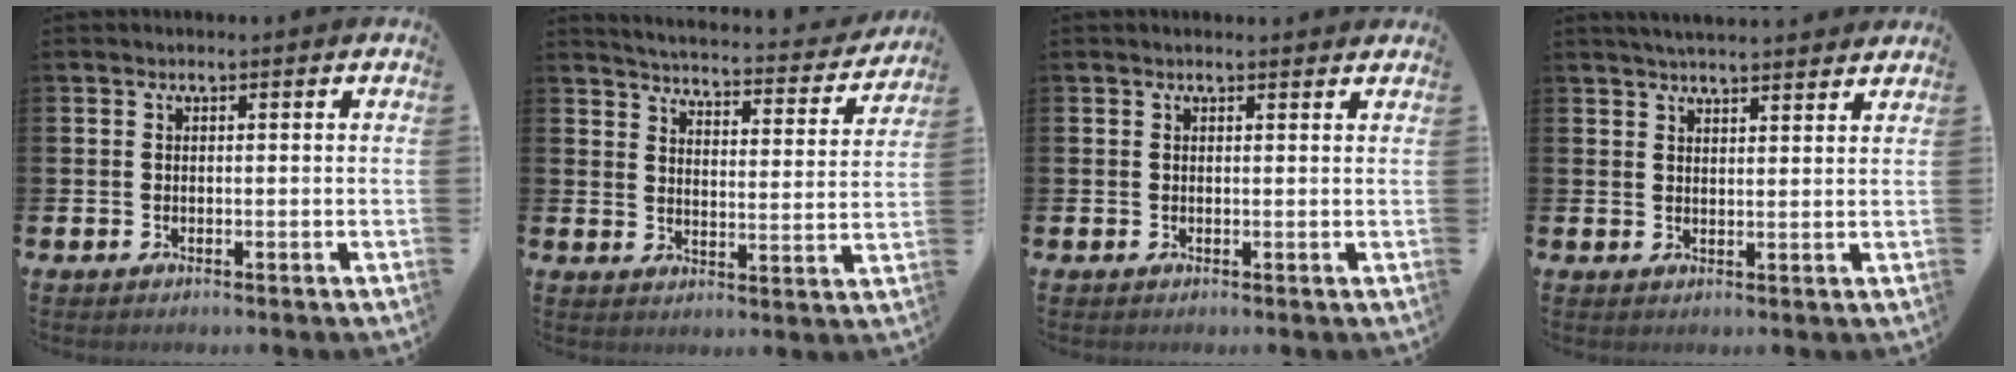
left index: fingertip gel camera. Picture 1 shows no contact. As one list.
[{"total": 4.1, "force": [4.0, 0.3, 0.7], "torque": [-0.032, -0.037, 0.062]}, {"total": 0.6, "force": [0.5, 0.1, 0.1], "torque": [0.006, -0.003, 0.008]}, {"total": 3.4, "force": [3.4, 0.0, 0.5], "torque": [-0.016, -0.014, 0.062]}]